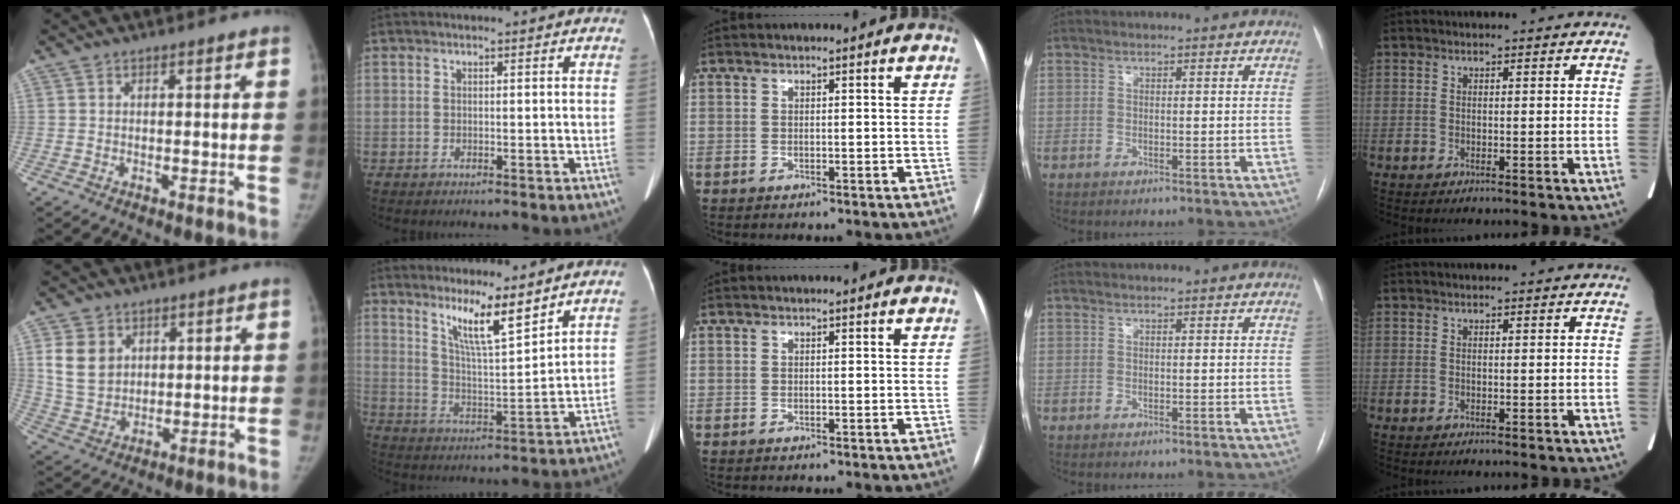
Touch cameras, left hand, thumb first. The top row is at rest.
{"thumb": {"total": 8.2, "force": [2.9, 6.4, 4.3], "torque": [-0.059, -0.012, 0.067]}, "index": {"total": 8.4, "force": [6.2, 0.4, 5.7], "torque": [-0.109, -0.015, 0.115]}}